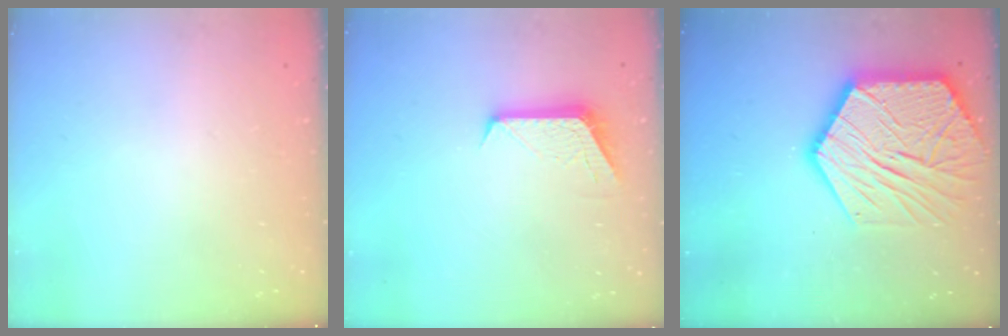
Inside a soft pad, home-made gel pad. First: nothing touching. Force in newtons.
{"total": 8.3, "press": 8.3, "slide": 0.7}
{"total": 25.2, "press": 25.1, "slide": 2.2}